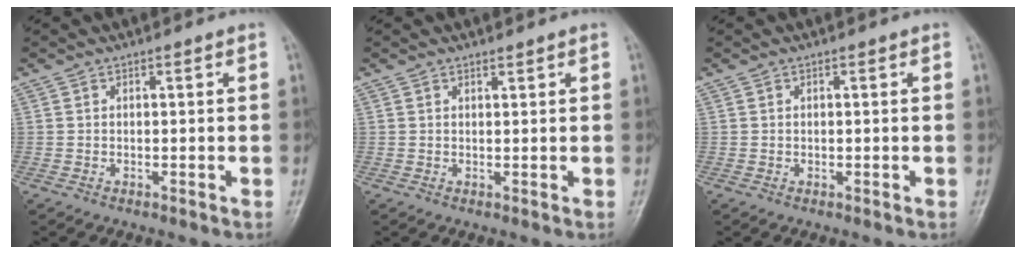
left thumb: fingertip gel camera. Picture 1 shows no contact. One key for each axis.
{"total": 0.7, "fx": 0.7, "fy": 0.2, "fz": 0.3, "tx": -0.006, "ty": -0.006, "tz": 0.011}
{"total": 0.0}